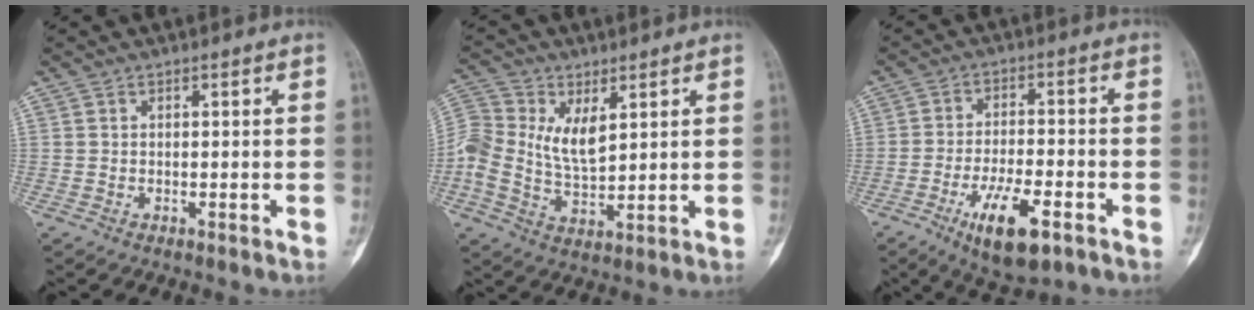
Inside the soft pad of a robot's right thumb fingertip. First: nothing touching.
{"total": 9.8, "force": [2.5, 6.2, 7.2], "torque": [-0.130, -0.002, 0.046]}
{"total": 11.3, "force": [-5.6, 3.9, 9.1], "torque": [-0.155, 0.014, -0.087]}